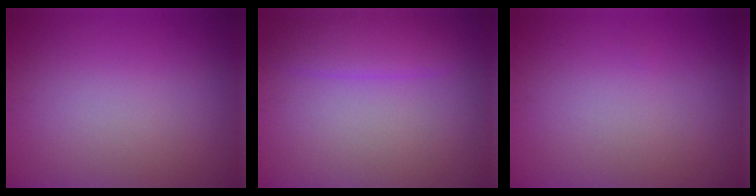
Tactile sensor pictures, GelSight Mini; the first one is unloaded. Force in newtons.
{"total": 2.8, "press": 2.8, "slide": 0.3}
{"total": 0.0}